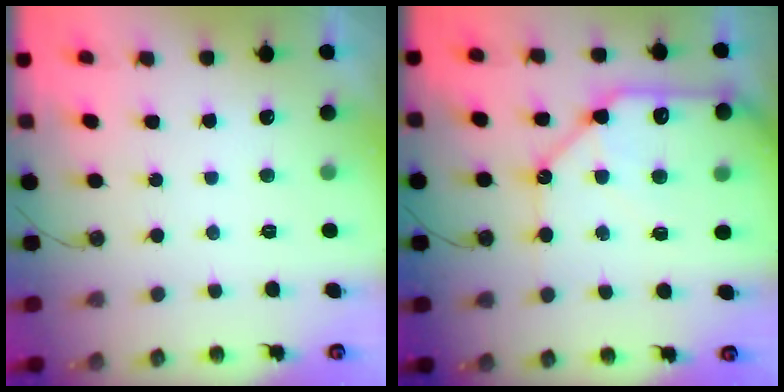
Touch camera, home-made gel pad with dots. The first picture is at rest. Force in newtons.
{"total": 17.7, "press": 17.5, "slide": 2.2}